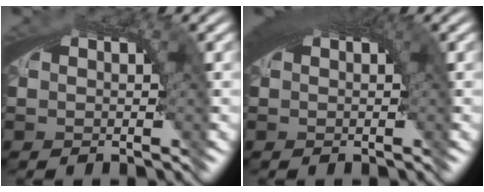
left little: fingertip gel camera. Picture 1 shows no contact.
{"total": 3.2, "force": [1.1, 1.0, 2.9], "torque": [-0.036, 0.010, 0.014]}